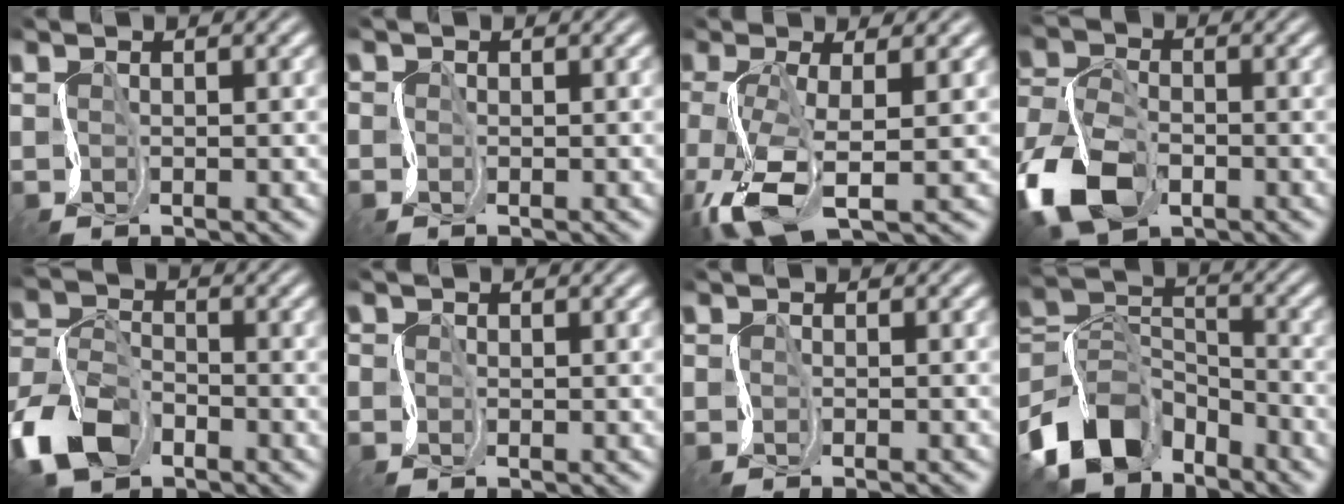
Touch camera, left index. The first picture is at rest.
{"total": 1.1, "force": [0.0, 1.1, 0.0], "torque": [0.010, 0.002, -0.013]}
{"total": 6.6, "force": [-2.0, 1.8, 6.0], "torque": [-0.134, -0.006, -0.046]}
{"total": 8.9, "force": [-4.2, 5.2, 5.8], "torque": [-0.146, -0.014, -0.099]}
{"total": 7.9, "force": [-4.5, 4.5, 4.6], "torque": [-0.105, 0.002, -0.106]}
{"total": 1.1, "force": [-0.1, 1.1, 0.1], "torque": [0.010, 0.001, -0.014]}
{"total": 0.9, "force": [-0.9, 0.0, -0.2], "torque": [0.007, -0.008, -0.021]}
{"total": 11.2, "force": [-7.0, 6.6, 5.7], "torque": [-0.109, 0.007, -0.152]}